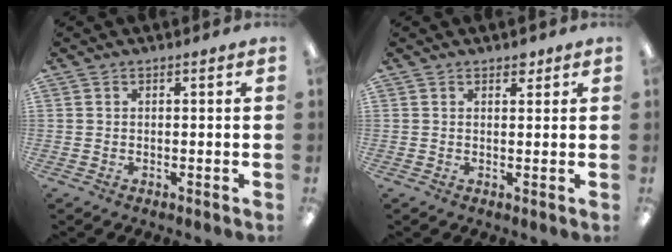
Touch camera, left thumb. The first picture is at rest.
{"total": 2.0, "force": [1.5, 1.0, 0.8], "torque": [-0.002, -0.005, 0.023]}